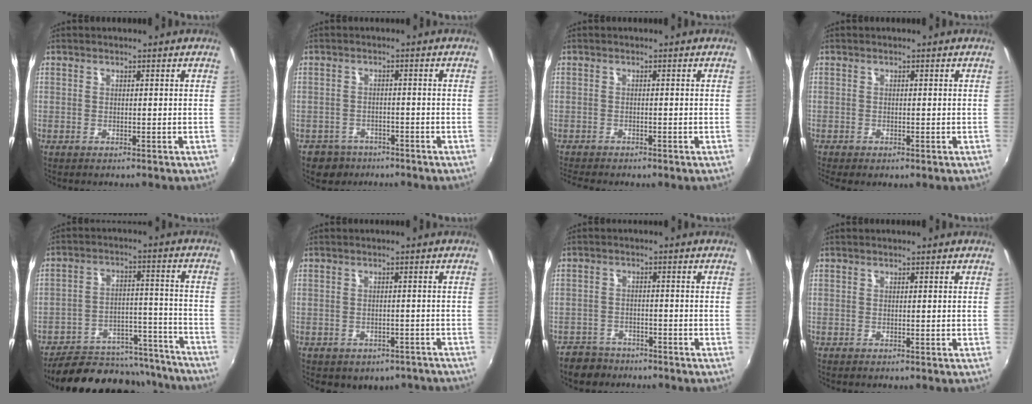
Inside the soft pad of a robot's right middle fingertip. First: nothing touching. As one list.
[{"total": 4.9, "force": [-3.5, 3.3, 0.6], "torque": [-0.029, 0.006, -0.056]}, {"total": 3.7, "force": [-3.4, 0.6, 1.5], "torque": [-0.036, -0.019, -0.057]}, {"total": 1.7, "force": [-1.0, 0.5, 1.3], "torque": [-0.025, -0.008, -0.012]}, {"total": 23.7, "force": [-20.9, 8.4, 7.4], "torque": [-0.138, 0.043, -0.263]}, {"total": 7.9, "force": [-5.8, 4.7, 2.7], "torque": [-0.061, -0.004, -0.054]}, {"total": 6.3, "force": [-5.2, 3.2, 1.2], "torque": [-0.045, 0.004, -0.086]}, {"total": 0.0}]